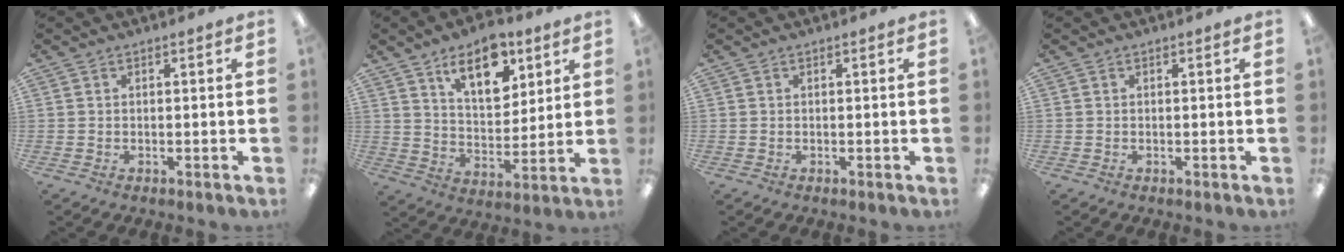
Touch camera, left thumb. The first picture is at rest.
{"total": 13.7, "force": [8.4, 6.9, 8.3], "torque": [-0.117, -0.034, 0.145]}
{"total": 0.0}
{"total": 0.0}